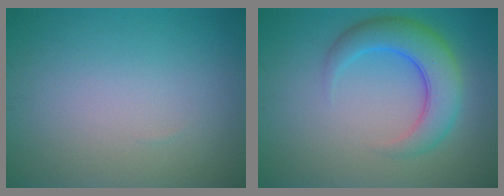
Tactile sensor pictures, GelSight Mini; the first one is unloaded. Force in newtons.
{"total": 5.8, "press": 5.8, "slide": 0.2}